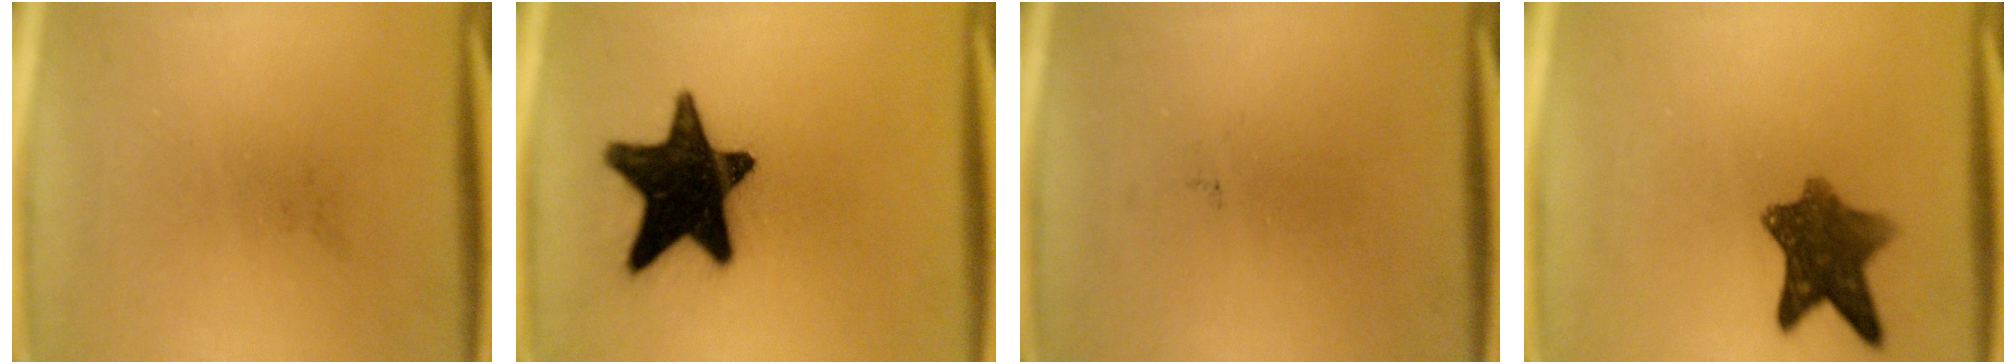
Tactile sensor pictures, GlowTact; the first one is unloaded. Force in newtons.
{"total": 19.3}
{"total": 0.0}
{"total": 8.6}